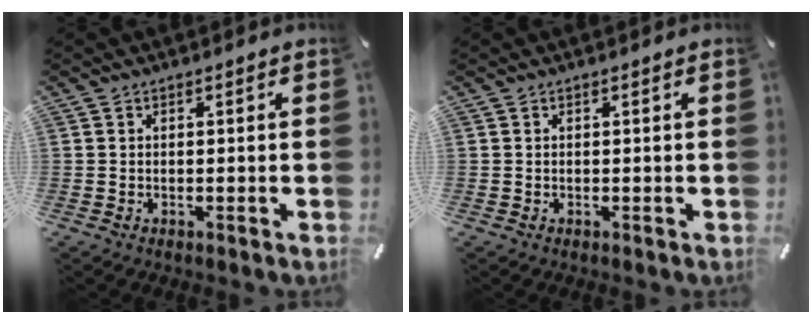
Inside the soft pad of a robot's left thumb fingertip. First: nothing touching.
{"total": 0.0}